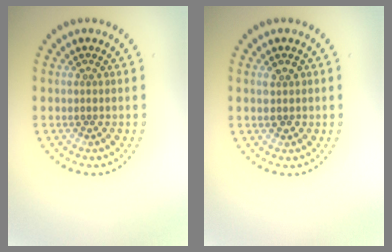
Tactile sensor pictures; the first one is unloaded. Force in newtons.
{"total": 1.5, "press": 1.5, "slide": 0.2}